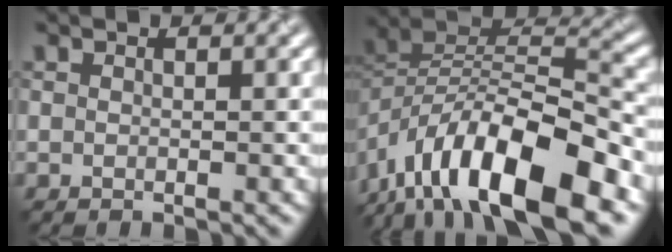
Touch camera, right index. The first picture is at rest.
{"total": 13.7, "force": [-7.8, 5.9, 9.6], "torque": [-0.164, 0.012, -0.143]}